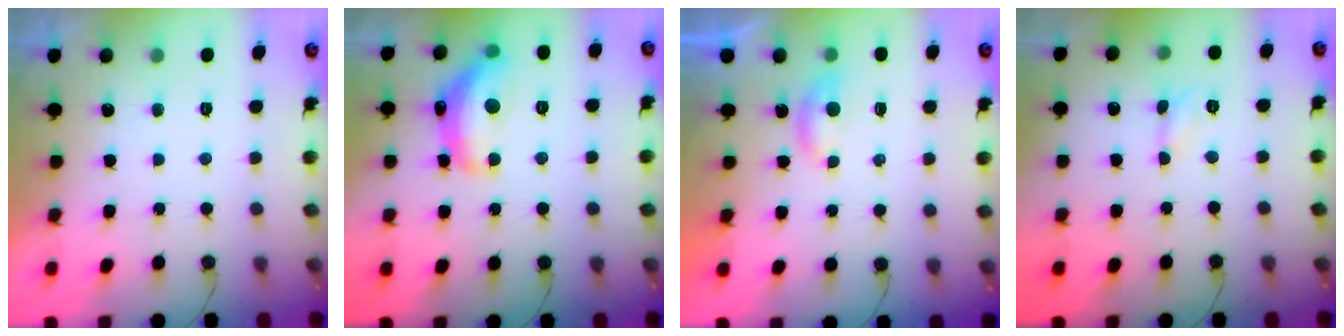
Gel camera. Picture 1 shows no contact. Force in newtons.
{"total": 15.2, "press": 15.2, "slide": 0.9}
{"total": 3.5, "press": 3.5, "slide": 0.4}
{"total": 2.9, "press": 2.9, "slide": 0.4}